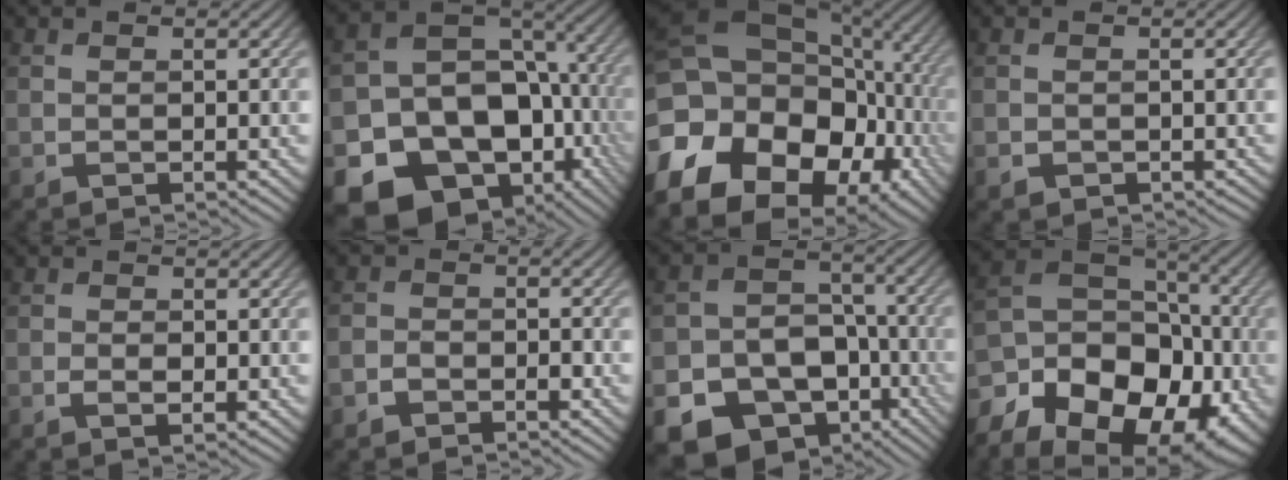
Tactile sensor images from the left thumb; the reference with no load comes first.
{"total": 20.4, "force": [-8.9, 15.7, 9.6], "torque": [-0.183, -0.043, -0.105]}
{"total": 19.0, "force": [-7.8, 13.7, 10.7], "torque": [-0.252, -0.007, -0.129]}
{"total": 1.4, "force": [-0.6, 1.1, 0.4], "torque": [-0.008, -0.009, -0.012]}
{"total": 1.7, "force": [-0.5, 0.9, 1.4], "torque": [-0.024, -0.001, -0.010]}
{"total": 2.3, "force": [-1.5, 1.4, 1.1], "torque": [-0.016, 0.005, -0.034]}
{"total": 18.1, "force": [-10.1, 13.5, 6.8], "torque": [-0.136, -0.057, -0.147]}
{"total": 19.4, "force": [-7.8, 14.0, 10.8], "torque": [-0.240, -0.038, -0.089]}